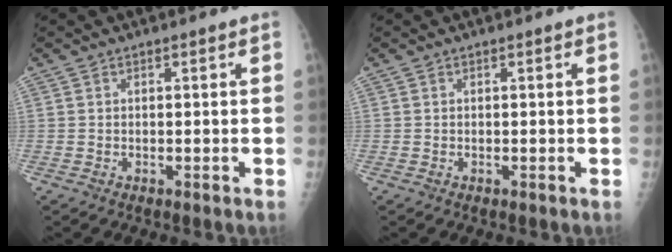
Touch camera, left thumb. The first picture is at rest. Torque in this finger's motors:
{"motor_torque": [-0.16, -0.04, -0.15, -0.01, 0.01]}